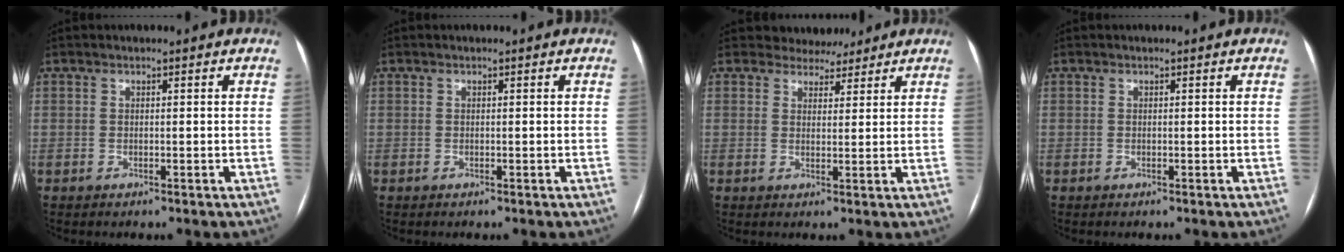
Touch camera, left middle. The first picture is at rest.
{"total": 0.0}
{"total": 4.5, "force": [4.0, 2.0, 0.3], "torque": [0.003, 0.003, 0.053]}
{"total": 0.0}